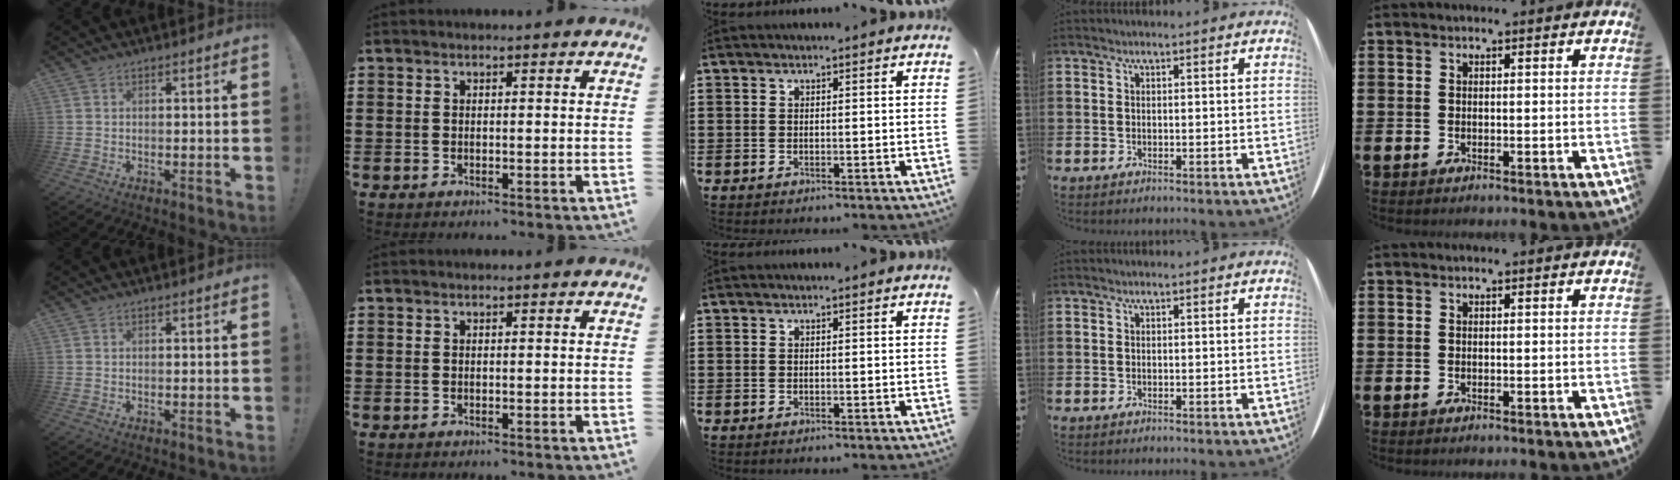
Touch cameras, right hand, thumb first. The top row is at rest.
{}